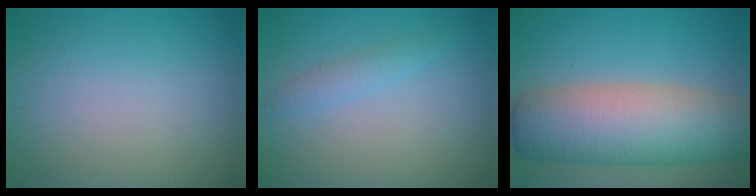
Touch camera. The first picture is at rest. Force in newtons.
{"total": 1.5, "press": 1.5, "slide": 0.0}
{"total": 11.3, "press": 11.3, "slide": 0.2}